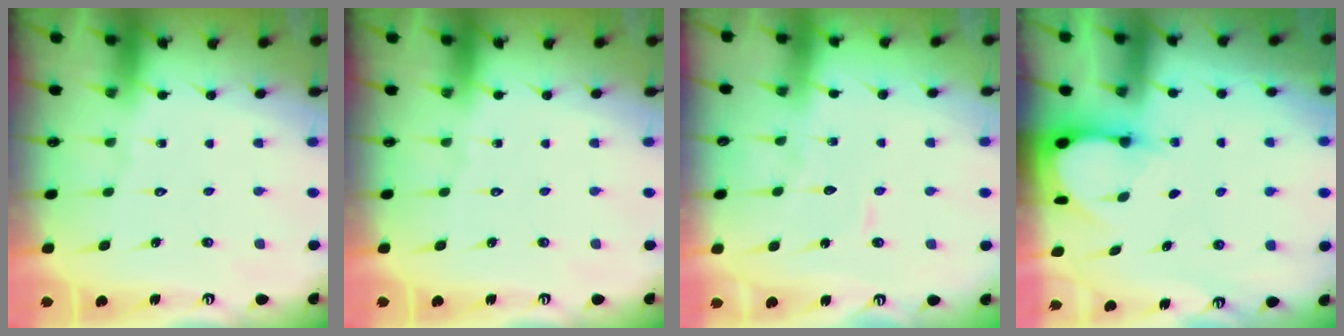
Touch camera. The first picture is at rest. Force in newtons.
{"total": 0.0}
{"total": 4.9, "press": 4.8, "slide": 0.3}
{"total": 3.3, "press": 3.2, "slide": 0.3}